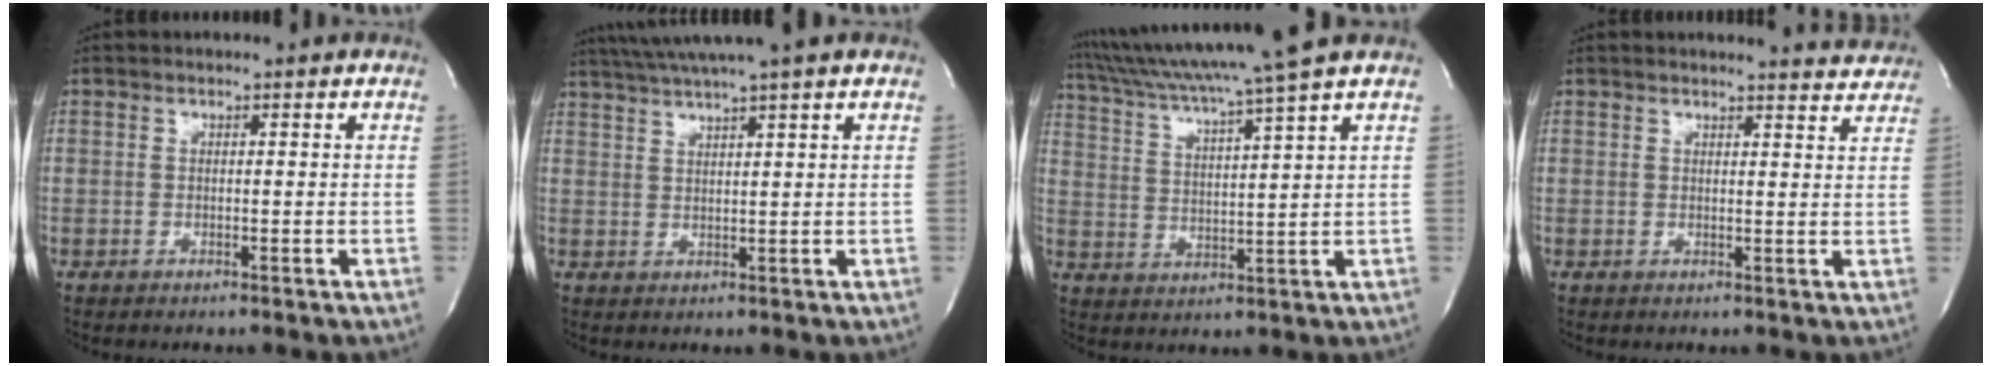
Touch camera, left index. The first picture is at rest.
{"total": 8.2, "force": [6.7, -1.6, 4.5], "torque": [-0.077, 0.021, 0.100]}
{"total": 12.9, "force": [10.8, -2.6, 6.5], "torque": [-0.118, -0.005, 0.175]}
{"total": 6.4, "force": [6.3, 0.5, 0.6], "torque": [-0.001, -0.015, 0.049]}